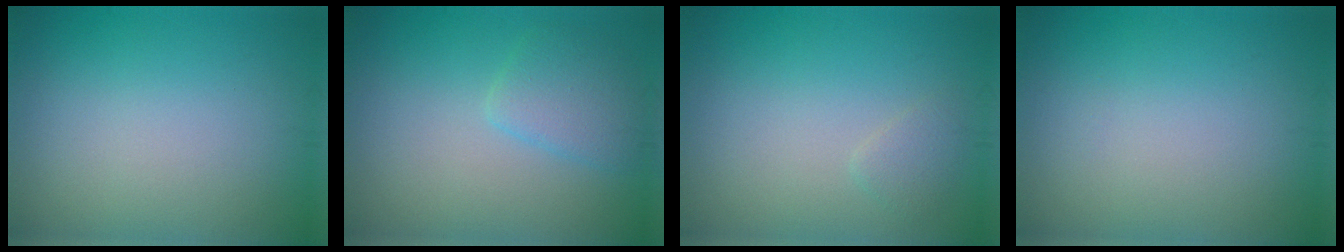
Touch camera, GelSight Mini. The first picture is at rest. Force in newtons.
{"total": 2.6, "press": 2.6, "slide": 0.2}
{"total": 1.1, "press": 1.1, "slide": 0.1}
{"total": 0.0}